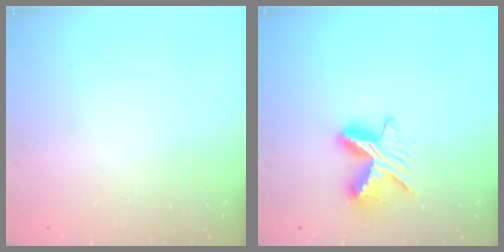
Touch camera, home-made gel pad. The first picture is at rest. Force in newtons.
{"total": 9.7, "press": 9.7, "slide": 0.6}